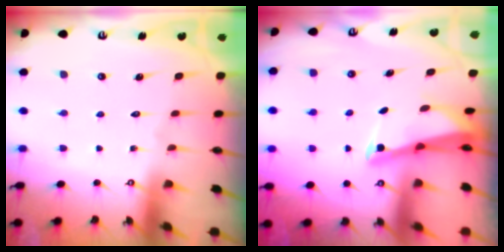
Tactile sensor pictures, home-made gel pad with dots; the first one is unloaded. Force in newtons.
{"total": 2.3, "press": 2.3, "slide": 0.2}